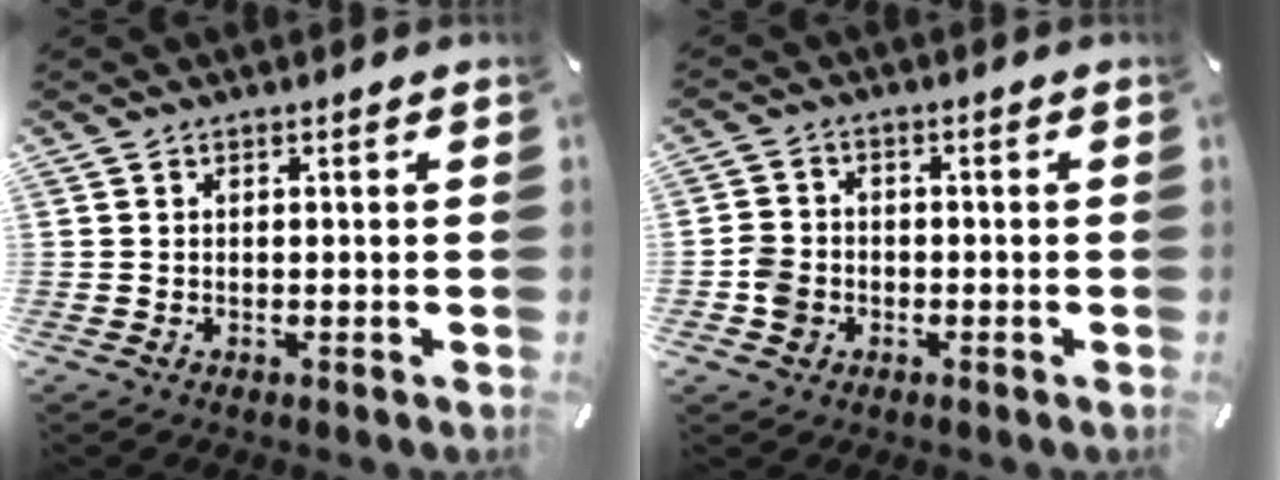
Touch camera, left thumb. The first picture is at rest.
{"total": 4.9, "force": [-1.8, 4.4, 1.4], "torque": [-0.027, 0.009, -0.030]}